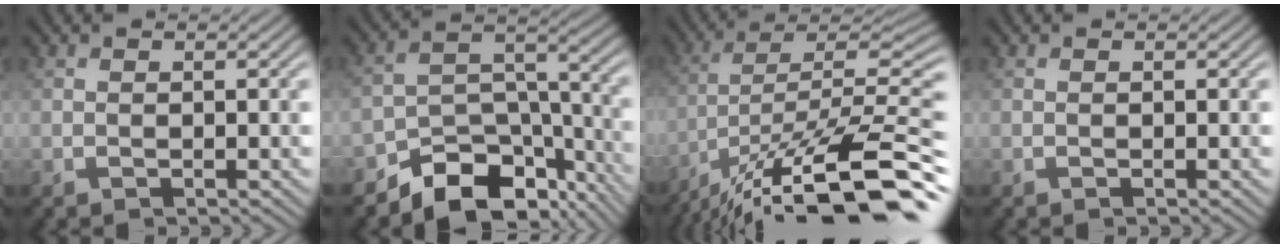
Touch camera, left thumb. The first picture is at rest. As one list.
[{"total": 11.3, "force": [-8.3, 5.6, 5.2], "torque": [-0.070, -0.013, -0.146]}, {"total": 16.6, "force": [-11.4, 4.3, 11.3], "torque": [-0.187, 0.002, -0.188]}, {"total": 0.0}]